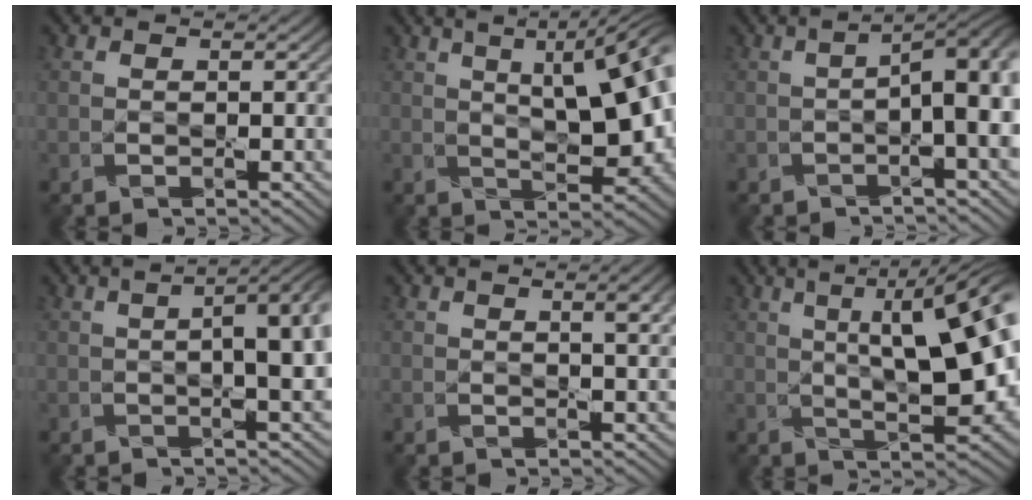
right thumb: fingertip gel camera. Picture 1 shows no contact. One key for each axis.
{"total": 12.8, "fx": 2.0, "fy": 4.6, "fz": 11.8, "tx": -0.139, "ty": 0.027, "tz": 0.015}
{"total": 6.3, "fx": -0.6, "fy": 1.6, "fz": 6.0, "tx": -0.082, "ty": 0.005, "tz": -0.012}
{"total": 7.6, "fx": 0.2, "fy": 2.4, "fz": 7.2, "tx": -0.081, "ty": 0.006, "tz": -0.003}
{"total": 3.0, "fx": 1.2, "fy": 0.7, "fz": 2.6, "tx": -0.035, "ty": 0.004, "tz": 0.018}
{"total": 15.5, "fx": 2.2, "fy": 5.1, "fz": 14.4, "tx": -0.178, "ty": 0.022, "tz": 0.027}